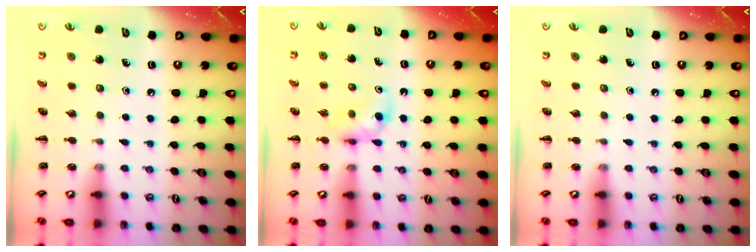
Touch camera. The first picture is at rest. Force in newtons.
{"total": 4.9, "press": 4.7, "slide": 1.4}
{"total": 0.0}